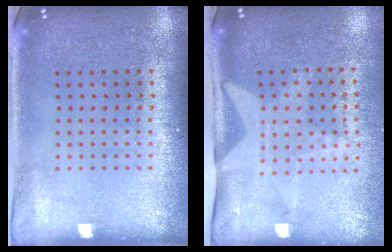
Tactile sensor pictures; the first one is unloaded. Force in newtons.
{"total": 2.1, "press": 1.5, "slide": 1.5}